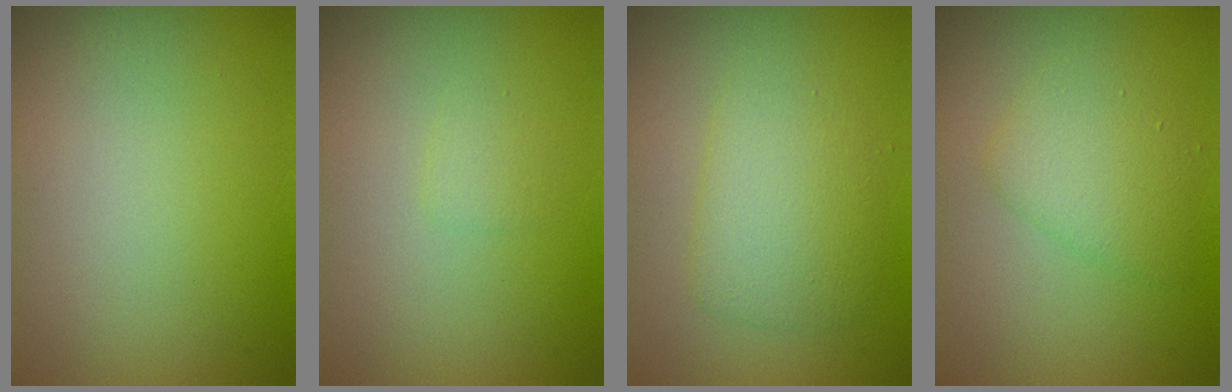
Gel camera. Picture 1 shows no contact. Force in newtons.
{"total": 0.8, "press": 0.8, "slide": 0.0}
{"total": 3.6, "press": 3.6, "slide": 0.0}
{"total": 2.9, "press": 2.9, "slide": 0.0}